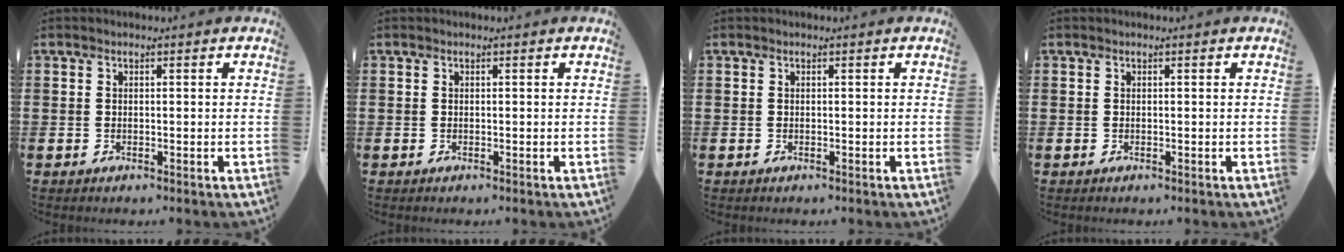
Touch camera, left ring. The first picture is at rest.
{"total": 0.0}
{"total": 0.0}
{"total": 0.0}